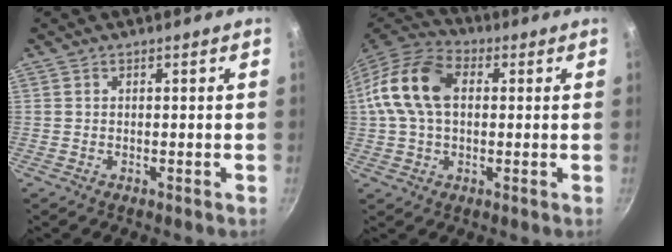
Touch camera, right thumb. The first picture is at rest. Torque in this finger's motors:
{"motor_torque": [1.69, 1.99, 0.55, -0.45, 0.29]}